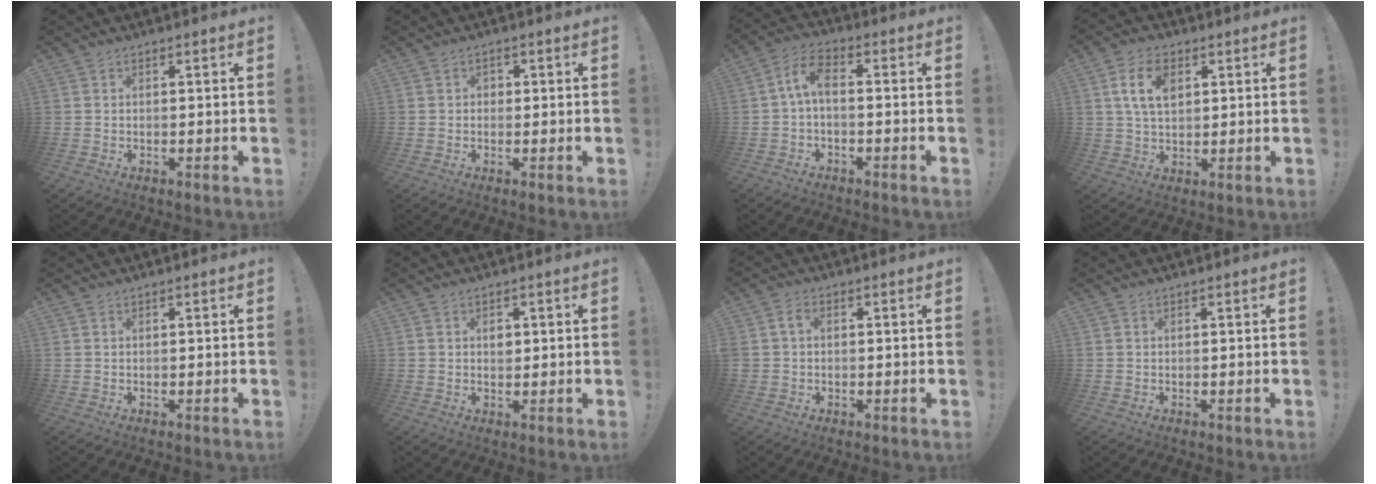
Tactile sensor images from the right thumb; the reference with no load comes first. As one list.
[{"total": 1.5, "force": [-0.4, 1.3, 0.6], "torque": [-0.018, 0.007, -0.007]}, {"total": 6.9, "force": [-0.4, 2.8, 6.3], "torque": [-0.127, 0.006, -0.007]}, {"total": 10.2, "force": [3.3, 6.5, 7.1], "torque": [-0.126, 0.006, 0.062]}, {"total": 0.0}, {"total": 2.3, "force": [0.4, 1.9, 1.2], "torque": [-0.012, 0.000, 0.003]}, {"total": 2.7, "force": [0.1, 2.1, 1.8], "torque": [-0.041, 0.013, 0.003]}, {"total": 0.0}]